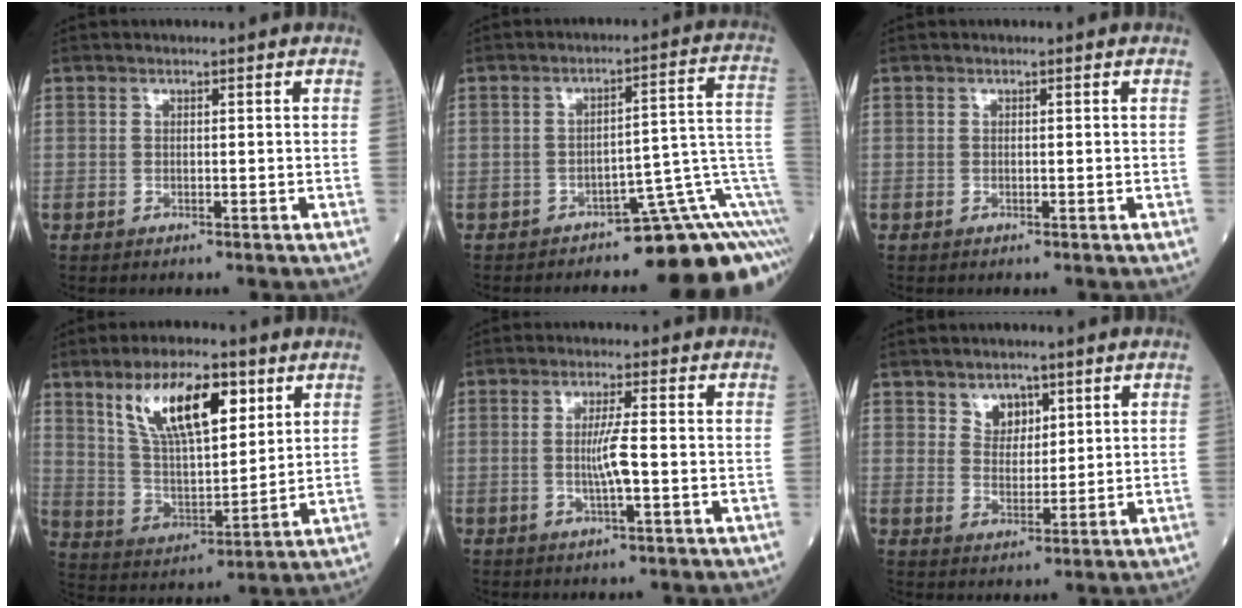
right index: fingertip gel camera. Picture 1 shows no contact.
{"total": 13.9, "force": [-6.9, 3.5, 11.5], "torque": [-0.090, 0.072, -0.085]}
{"total": 0.0}
{"total": 15.3, "force": [7.6, 5.5, 12.1], "torque": [-0.230, 0.014, 0.144]}
{"total": 5.0, "force": [-0.7, 0.6, 4.9], "torque": [-0.097, -0.003, -0.010]}
{"total": 4.5, "force": [2.5, 3.1, 2.1], "torque": [-0.038, 0.005, 0.050]}